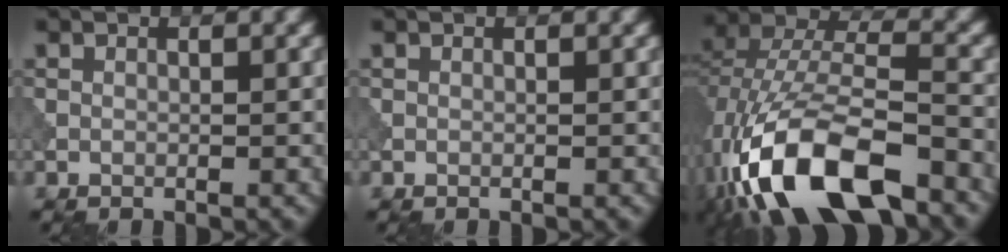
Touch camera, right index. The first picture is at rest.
{"total": 0.0}
{"total": 15.2, "force": [-8.4, 6.6, 10.8], "torque": [-0.225, -0.018, -0.148]}